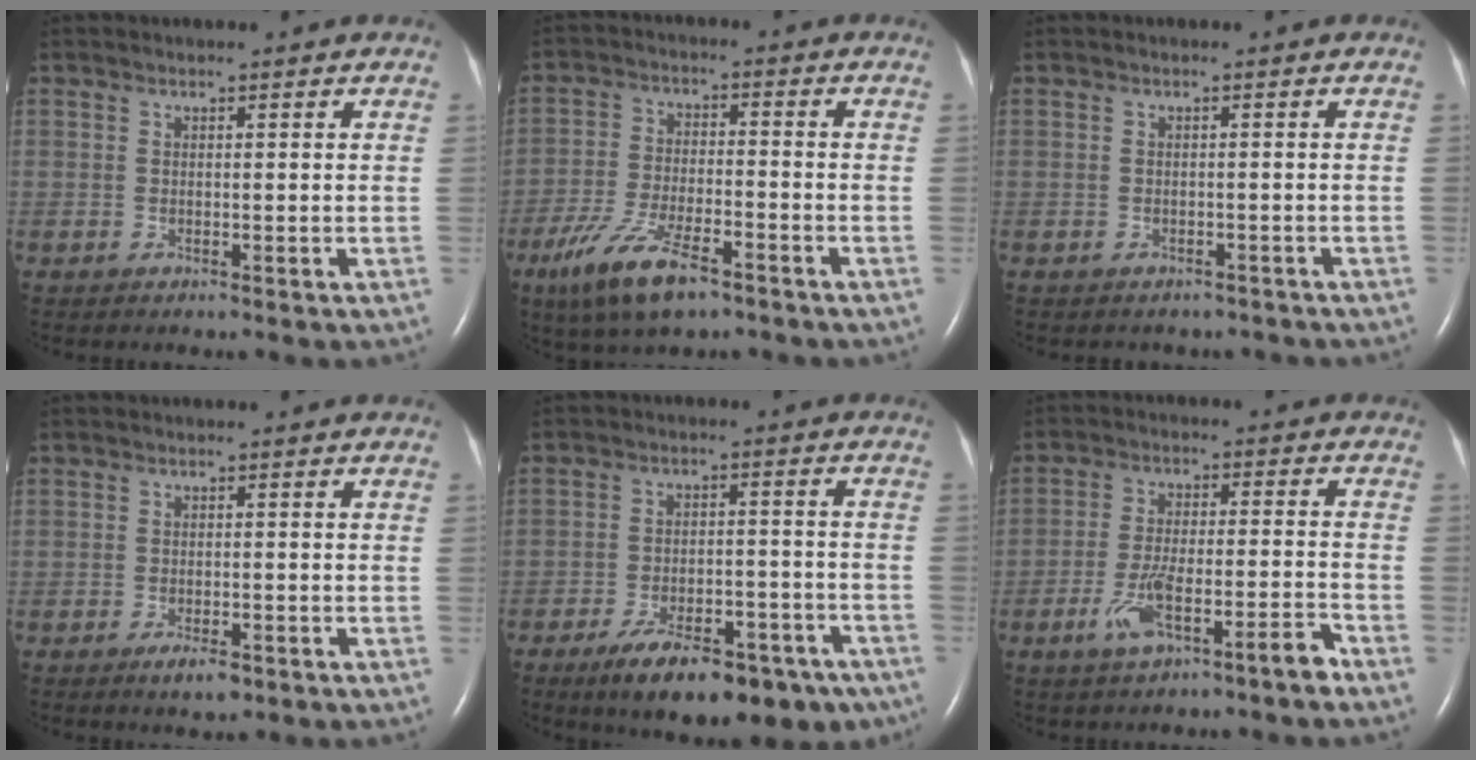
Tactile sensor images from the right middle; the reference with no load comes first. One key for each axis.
{"total": 10.3, "fx": -6.6, "fy": 2.8, "fz": 7.5, "tx": -0.153, "ty": -0.017, "tz": -0.116}
{"total": 4.2, "fx": -3.7, "fy": 1.9, "fz": 0.4, "tx": -0.007, "ty": 0.007, "tz": -0.039}
{"total": 2.7, "fx": -1.7, "fy": 0.9, "fz": 1.8, "tx": -0.036, "ty": -0.002, "tz": -0.024}
{"total": 16.0, "fx": -11.2, "fy": 6.5, "fz": 9.5, "tx": -0.105, "ty": 0.016, "tz": -0.163}
{"total": 7.9, "fx": -5.1, "fy": 0.8, "fz": 6.0, "tx": -0.117, "ty": 0.008, "tz": -0.084}